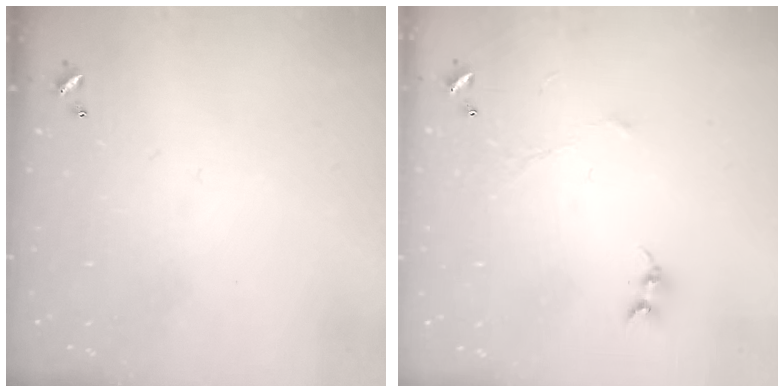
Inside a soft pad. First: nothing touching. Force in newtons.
{"total": 0.0}